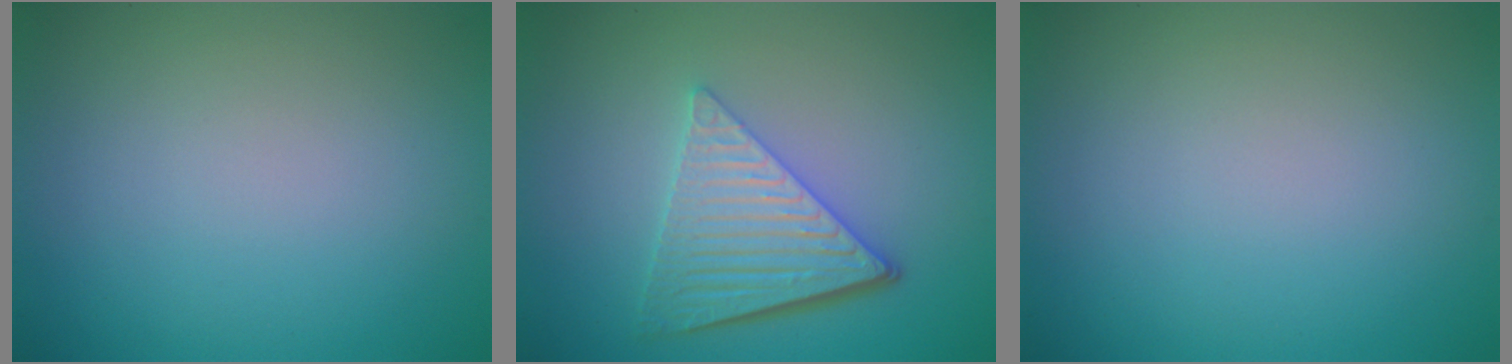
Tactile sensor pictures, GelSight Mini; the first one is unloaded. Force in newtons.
{"total": 5.8, "press": 4.4, "slide": 3.8}
{"total": 0.0}